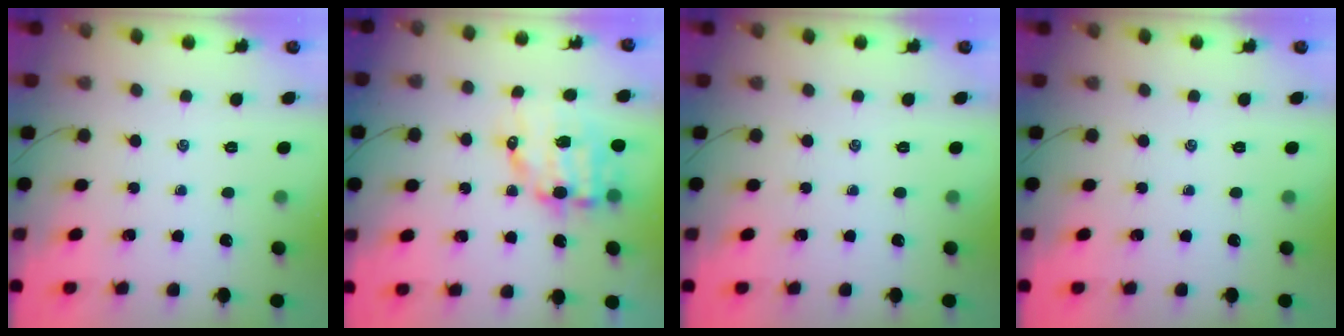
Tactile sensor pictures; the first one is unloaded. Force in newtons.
{"total": 11.0, "press": 10.7, "slide": 2.2}
{"total": 0.0}
{"total": 0.0}